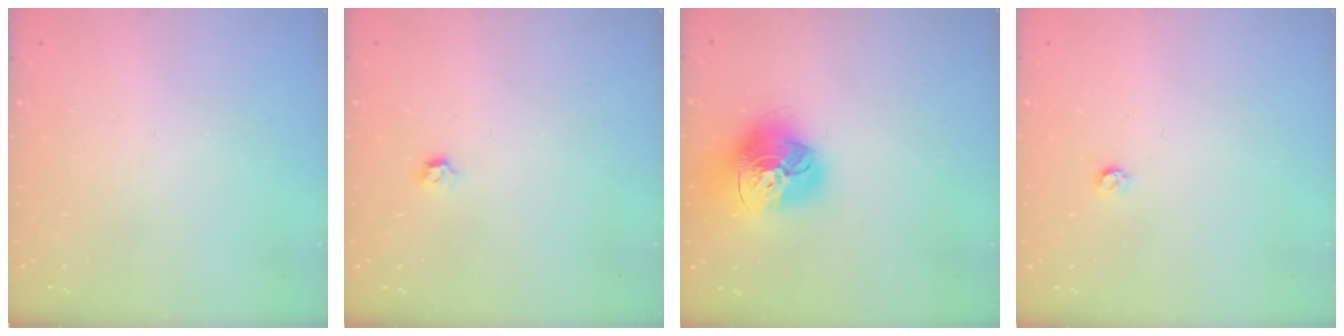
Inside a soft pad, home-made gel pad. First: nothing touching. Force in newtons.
{"total": 2.8, "press": 2.7, "slide": 0.8}
{"total": 18.3, "press": 18.2, "slide": 2.1}
{"total": 3.0, "press": 3.0, "slide": 0.5}